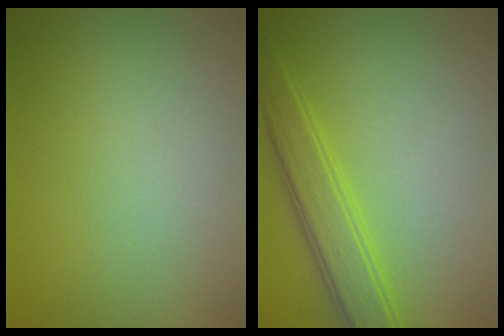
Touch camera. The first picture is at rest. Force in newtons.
{"total": 3.5, "press": 3.5, "slide": 0.2}